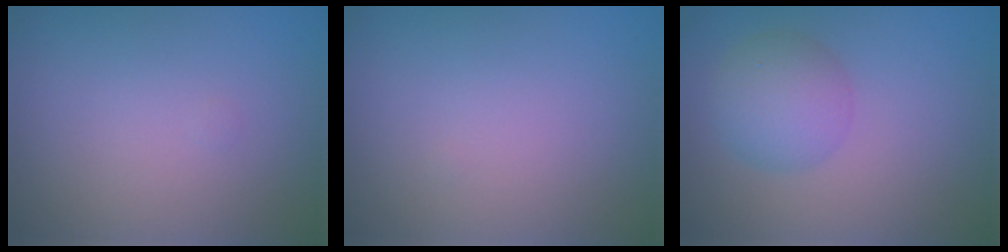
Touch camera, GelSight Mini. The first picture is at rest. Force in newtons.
{"total": 0.0}
{"total": 3.7, "press": 3.7, "slide": 0.1}